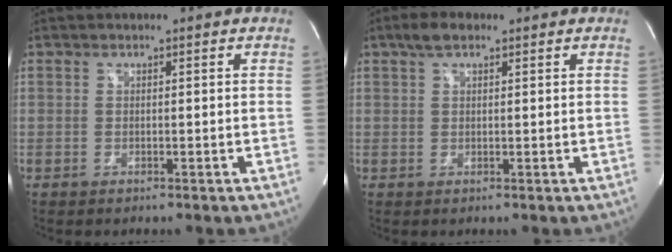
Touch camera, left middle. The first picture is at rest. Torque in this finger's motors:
{"motor_torque": [0.41, 0.09, -0.07, 0.00]}